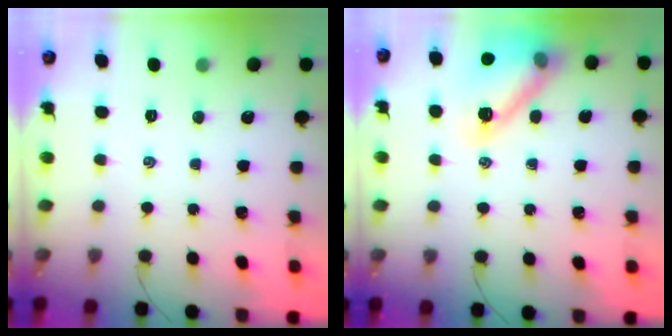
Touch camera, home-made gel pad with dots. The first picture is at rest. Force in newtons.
{"total": 16.2, "press": 16.1, "slide": 1.5}